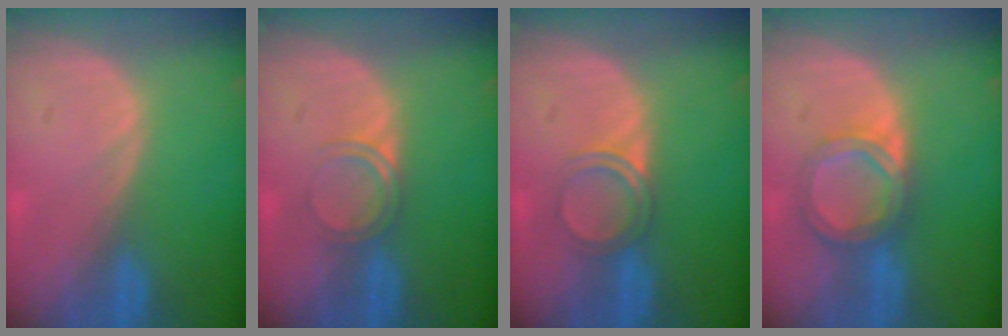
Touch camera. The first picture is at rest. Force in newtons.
{"total": 2.8, "press": 2.8, "slide": 0.2}
{"total": 3.6, "press": 3.3, "slide": 1.2}
{"total": 5.8, "press": 5.3, "slide": 2.4}